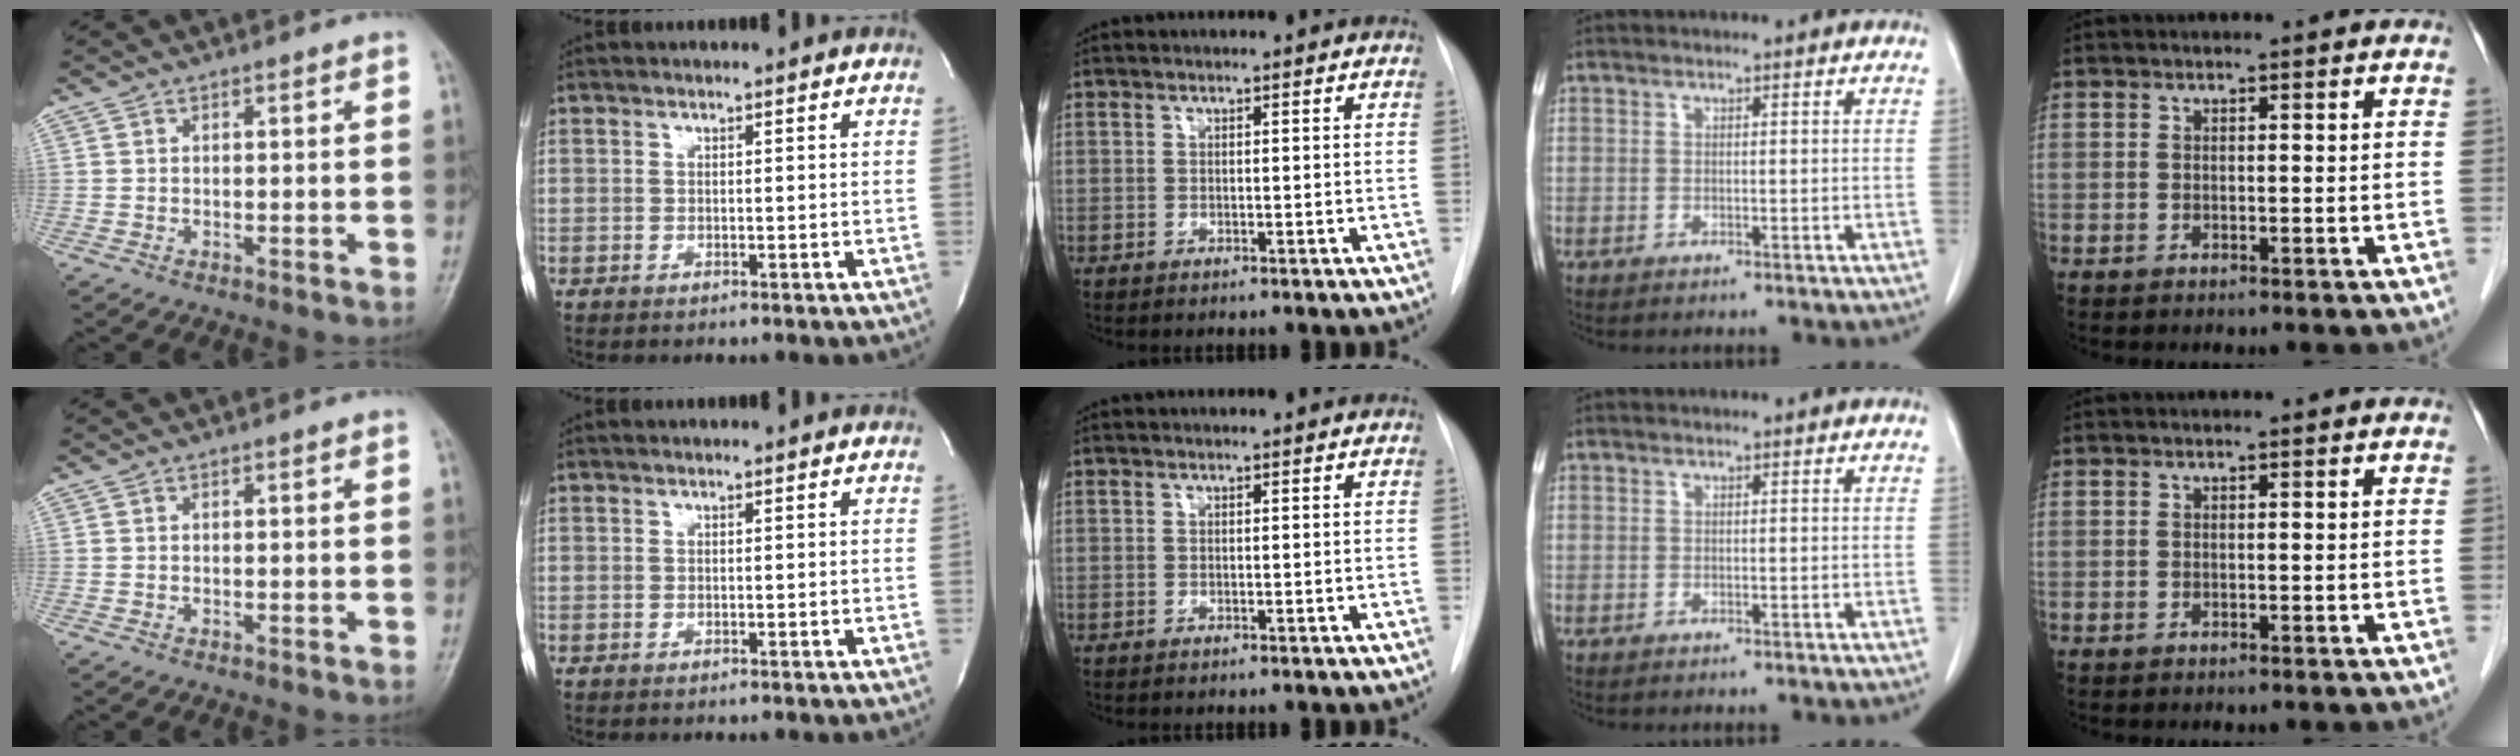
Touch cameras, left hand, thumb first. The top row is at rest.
{}